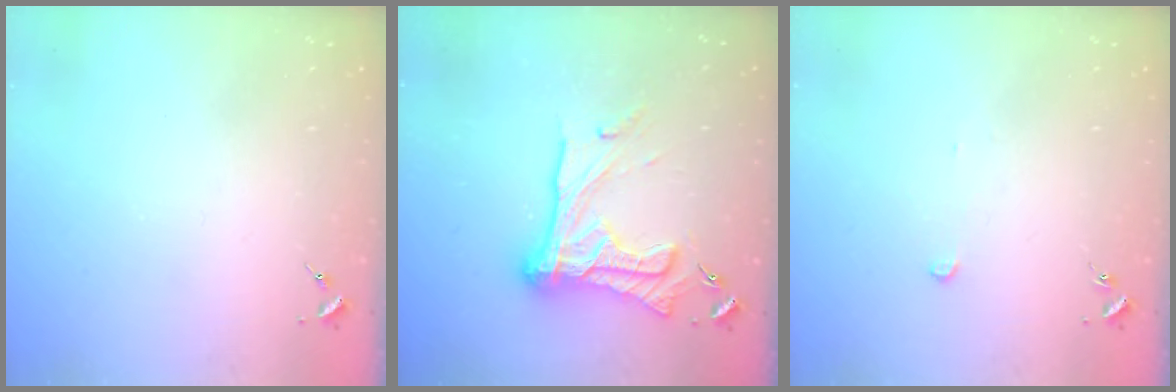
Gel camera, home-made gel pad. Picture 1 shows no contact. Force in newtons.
{"total": 21.0, "press": 20.9, "slide": 1.9}
{"total": 2.2, "press": 2.2, "slide": 0.2}